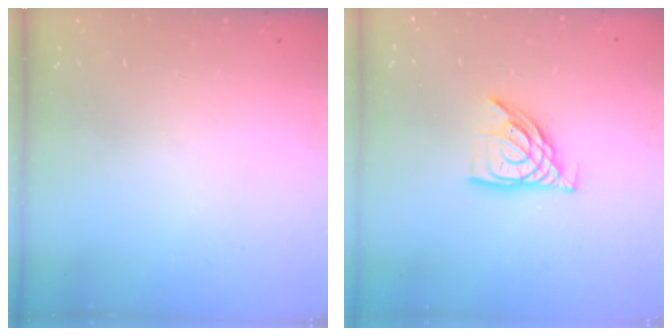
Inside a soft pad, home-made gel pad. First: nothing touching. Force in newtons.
{"total": 10.7, "press": 10.6, "slide": 1.2}